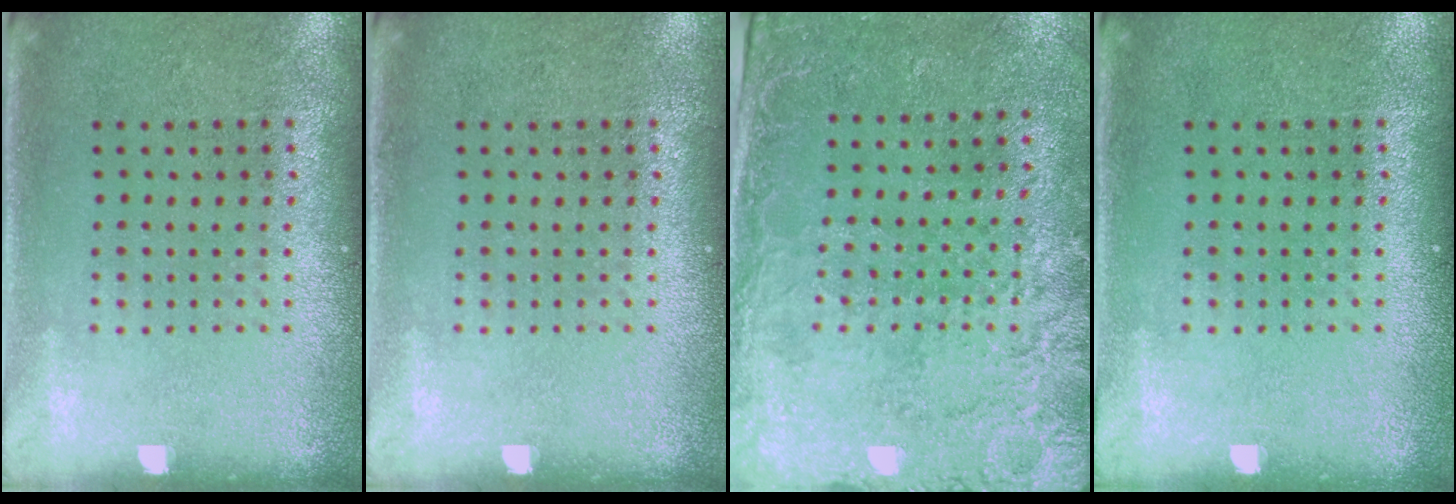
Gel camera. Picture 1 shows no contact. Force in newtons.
{"total": 0.0}
{"total": 2.6, "press": 2.3, "slide": 1.3}
{"total": 0.0}